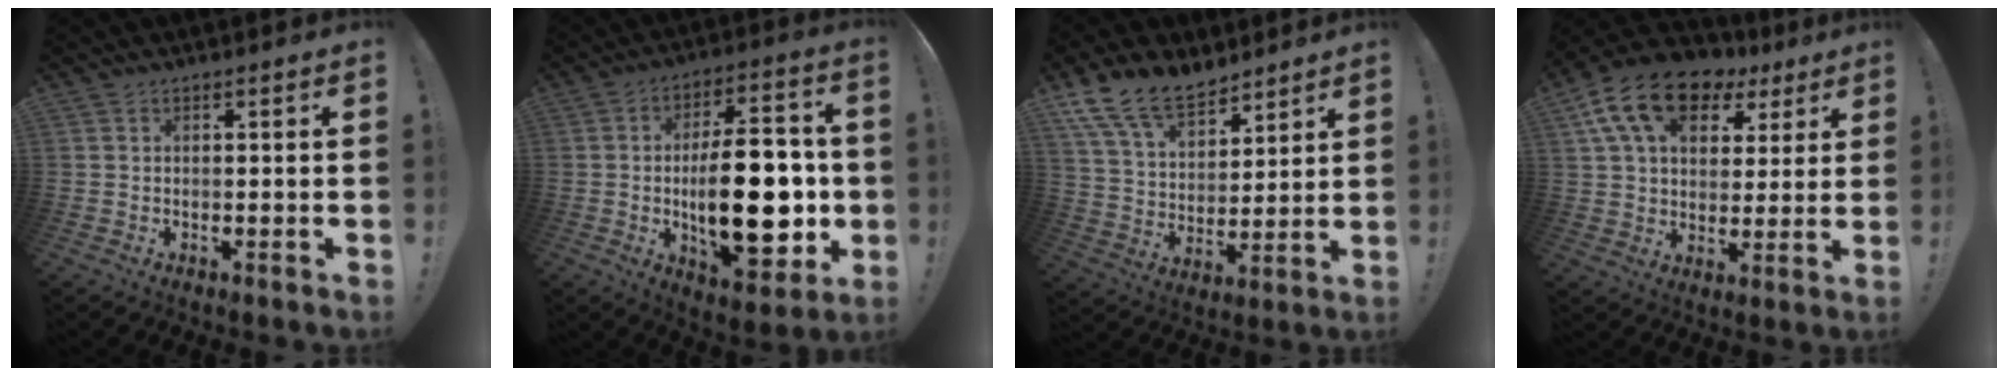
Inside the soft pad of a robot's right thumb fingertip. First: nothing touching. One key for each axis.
{"total": 25.0, "fx": -1.7, "fy": 11.1, "fz": 22.4, "tx": -0.364, "ty": 0.000, "tz": -0.024}
{"total": 15.1, "fx": 11.3, "fy": 7.7, "fz": 6.5, "tx": -0.129, "ty": -0.070, "tz": 0.215}
{"total": 17.1, "fx": 8.8, "fy": 10.6, "fz": 10.2, "tx": -0.178, "ty": -0.035, "tz": 0.161}